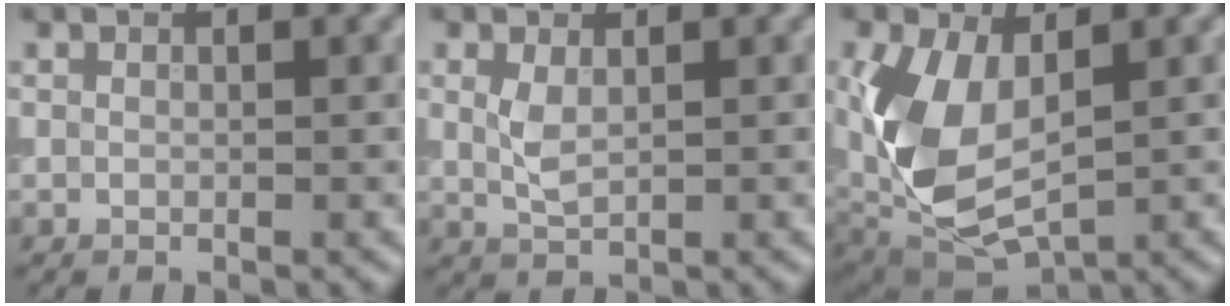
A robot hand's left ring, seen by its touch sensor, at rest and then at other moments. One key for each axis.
{"total": 2.0, "fx": 0.5, "fy": 1.0, "fz": 1.6, "tx": -0.040, "ty": 0.000, "tz": 0.013}
{"total": 9.2, "fx": 0.6, "fy": 5.4, "fz": 7.5, "tx": -0.185, "ty": -0.010, "tz": 0.014}